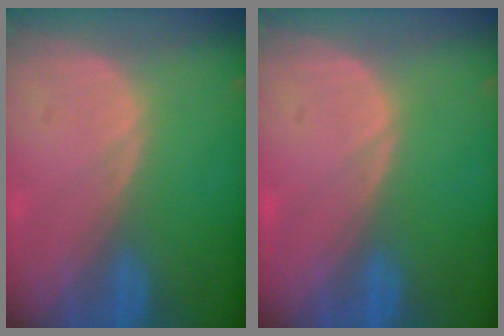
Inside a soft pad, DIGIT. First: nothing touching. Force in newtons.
{"total": 0.0}